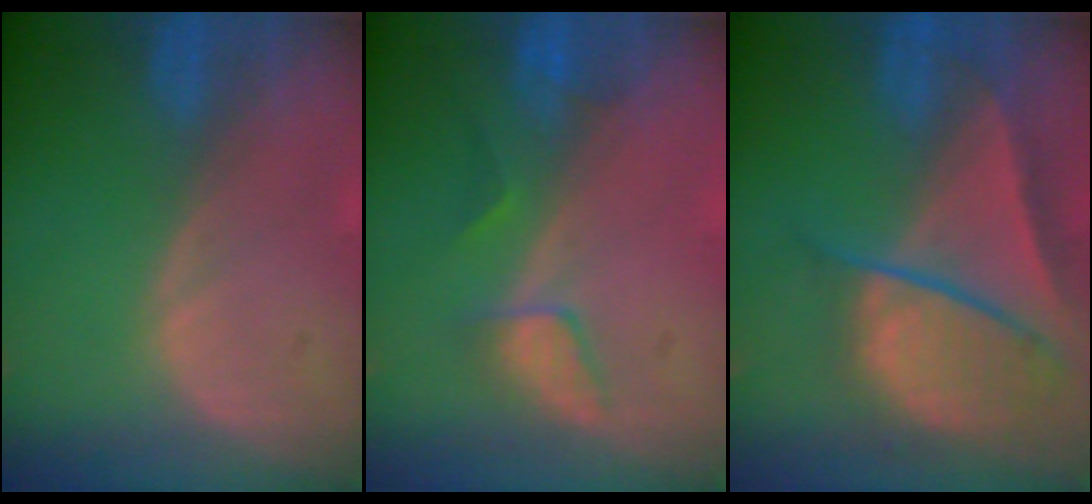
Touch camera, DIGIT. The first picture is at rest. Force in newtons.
{"total": 3.2, "press": 3.1, "slide": 0.3}
{"total": 9.6, "press": 8.1, "slide": 5.1}